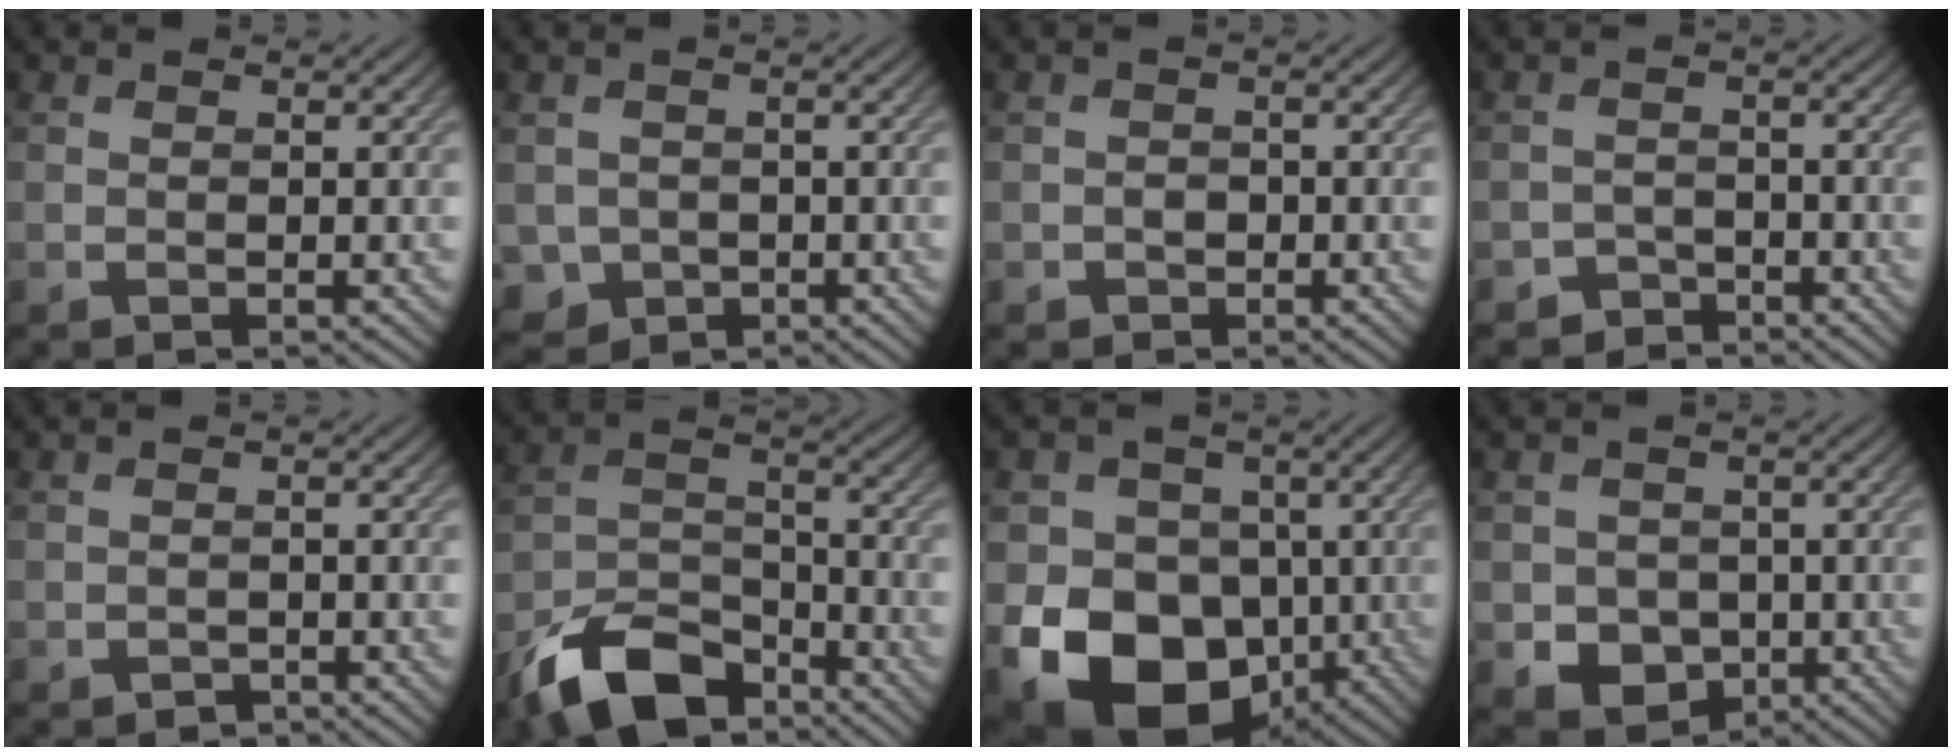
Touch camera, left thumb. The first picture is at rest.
{"total": 2.6, "force": [-0.6, 2.5, 0.5], "torque": [-0.022, -0.018, -0.012]}
{"total": 1.4, "force": [-0.6, 1.2, 0.4], "torque": [-0.001, -0.002, -0.011]}
{"total": 2.6, "force": [-2.3, 1.2, 0.0], "torque": [0.010, 0.006, -0.045]}
{"total": 1.0, "force": [-0.7, 0.6, 0.3], "torque": [-0.006, -0.004, -0.015]}
{"total": 11.4, "force": [-8.4, 4.9, 5.9], "torque": [-0.115, -0.010, -0.164]}
{"total": 14.3, "force": [-4.8, 11.1, 7.7], "torque": [-0.135, -0.021, -0.107]}
{"total": 5.0, "force": [-1.2, 4.3, 2.1], "torque": [-0.052, -0.017, -0.026]}